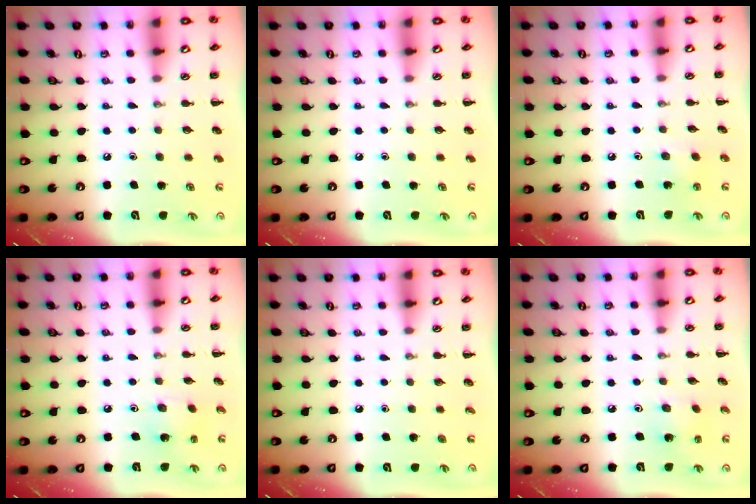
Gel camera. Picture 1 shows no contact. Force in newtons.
{"total": 0.0}
{"total": 2.8, "press": 2.6, "slide": 0.9}
{"total": 1.8, "press": 1.7, "slide": 0.5}
{"total": 0.0}
{"total": 1.8, "press": 1.7, "slide": 0.8}